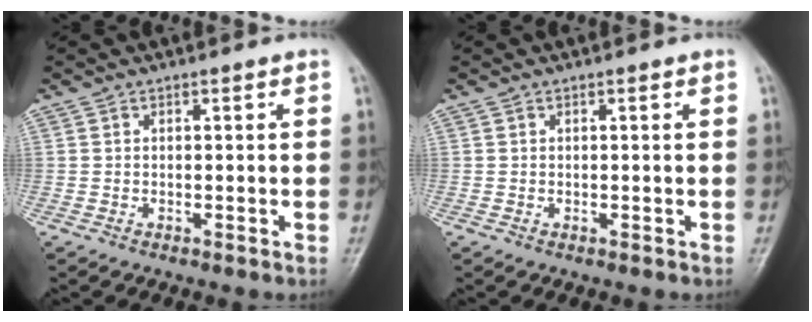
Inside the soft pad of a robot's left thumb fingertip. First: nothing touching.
{"total": 0.0}